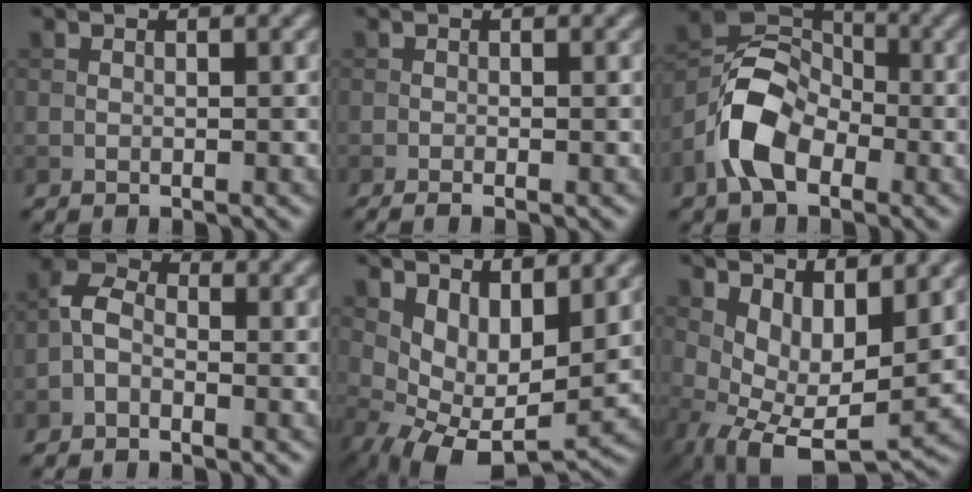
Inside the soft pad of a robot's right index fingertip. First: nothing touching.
{"total": 1.4, "force": [-0.8, 0.3, 1.2], "torque": [-0.017, -0.003, -0.017]}
{"total": 7.3, "force": [-3.2, 4.8, 4.5], "torque": [-0.084, 0.004, -0.068]}
{"total": 2.6, "force": [-1.2, 1.7, 1.7], "torque": [-0.032, 0.012, -0.033]}
{"total": 6.5, "force": [1.9, 3.6, 5.0], "torque": [-0.086, -0.018, 0.044]}
{"total": 7.4, "force": [2.2, 4.0, 5.8], "torque": [-0.101, -0.018, 0.049]}